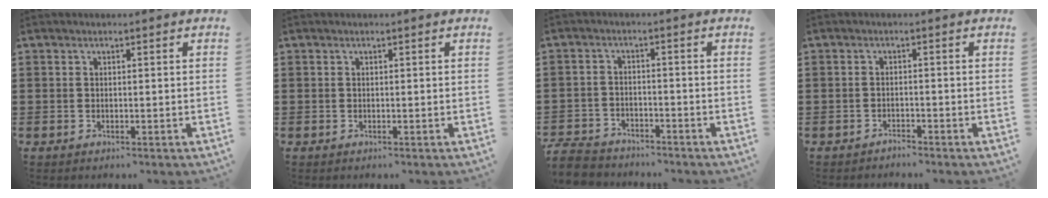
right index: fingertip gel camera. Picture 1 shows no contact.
{"total": 0.0}
{"total": 4.0, "force": [-3.9, 0.8, 0.4], "torque": [-0.025, -0.003, -0.085]}
{"total": 1.3, "force": [-1.3, 0.0, 0.0], "torque": [-0.004, 0.002, -0.028]}